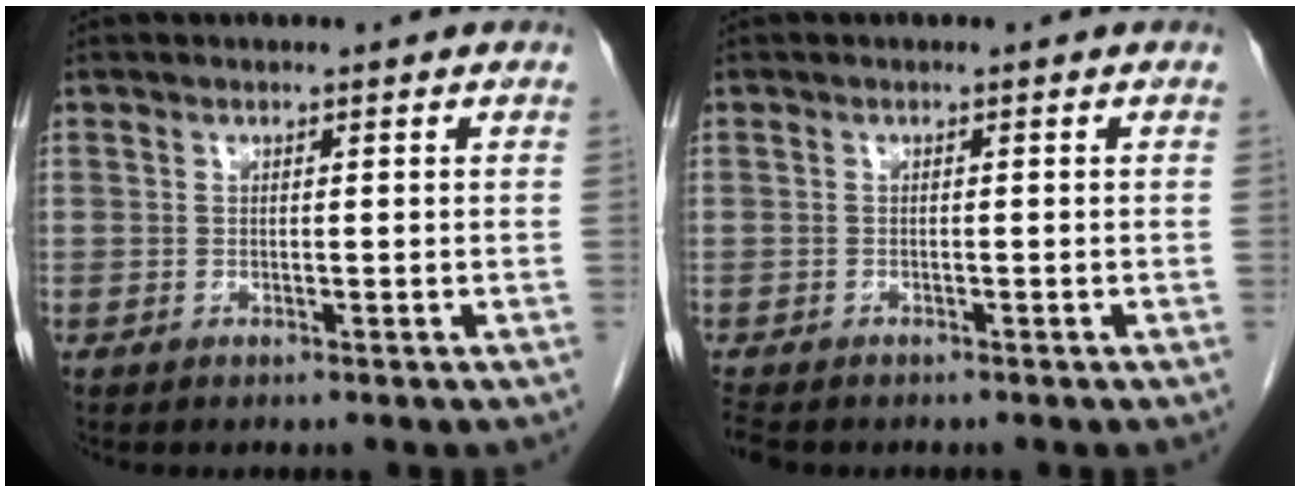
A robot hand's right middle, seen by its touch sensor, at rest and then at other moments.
{"total": 2.8, "force": [-2.4, 1.0, 1.1], "torque": [-0.027, -0.010, -0.038]}